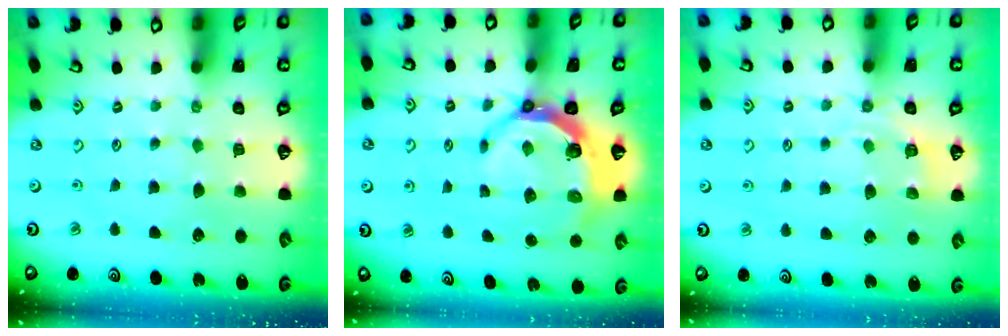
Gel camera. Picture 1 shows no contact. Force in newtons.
{"total": 6.2, "press": 5.1, "slide": 3.6}
{"total": 4.3, "press": 3.9, "slide": 1.8}